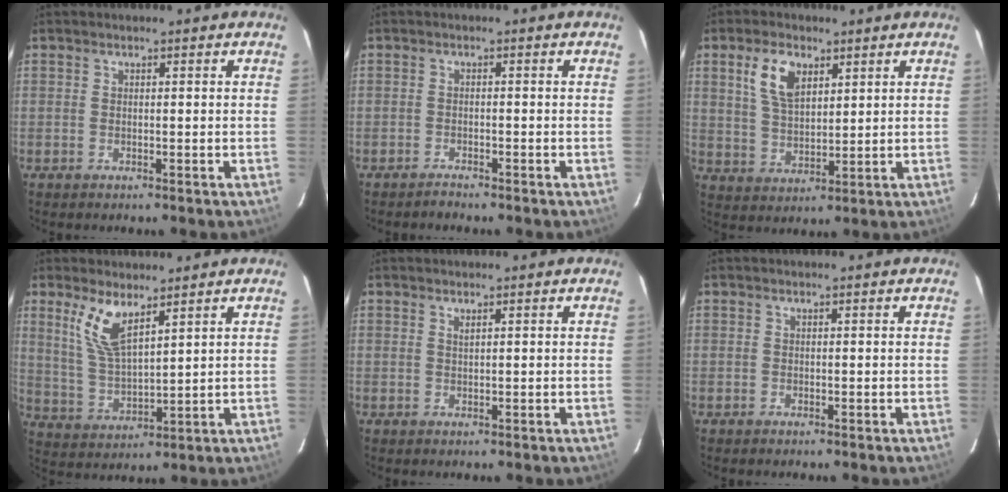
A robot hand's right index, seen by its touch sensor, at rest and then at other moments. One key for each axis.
{"total": 1.3, "fx": -1.3, "fy": 0.1, "fz": 0.2, "tx": -0.008, "ty": -0.001, "tz": -0.024}
{"total": 8.1, "fx": 3.8, "fy": 4.3, "fz": 5.7, "tx": -0.112, "ty": 0.012, "tz": 0.077}
{"total": 8.5, "fx": 5.2, "fy": 2.7, "fz": 6.1, "tx": -0.125, "ty": -0.003, "tz": 0.113}
{"total": 0.7, "fx": 0.5, "fy": 0.0, "fz": 0.4, "tx": -0.007, "ty": 0.000, "tz": 0.010}
{"total": 0.0}